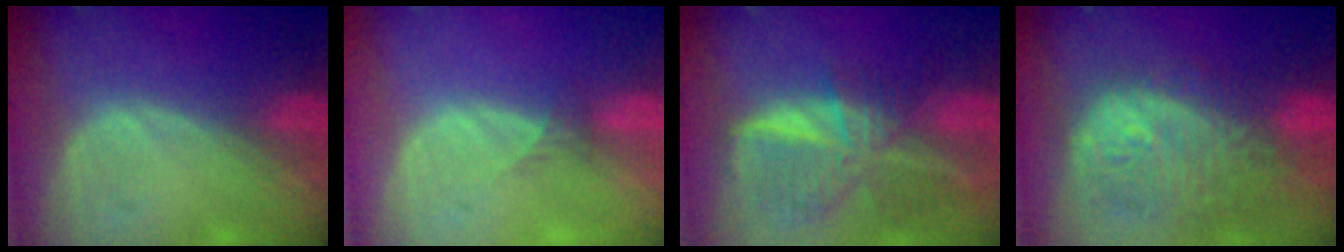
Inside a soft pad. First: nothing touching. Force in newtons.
{"total": 1.3, "press": 1.0, "slide": 0.8}
{"total": 9.4, "press": 8.3, "slide": 4.5}
{"total": 12.0, "press": 10.7, "slide": 5.4}